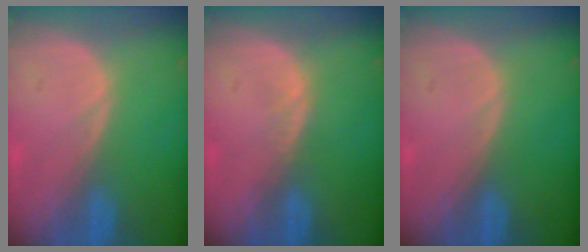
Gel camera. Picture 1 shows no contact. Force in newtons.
{"total": 0.8, "press": 0.7, "slide": 0.2}
{"total": 0.0}